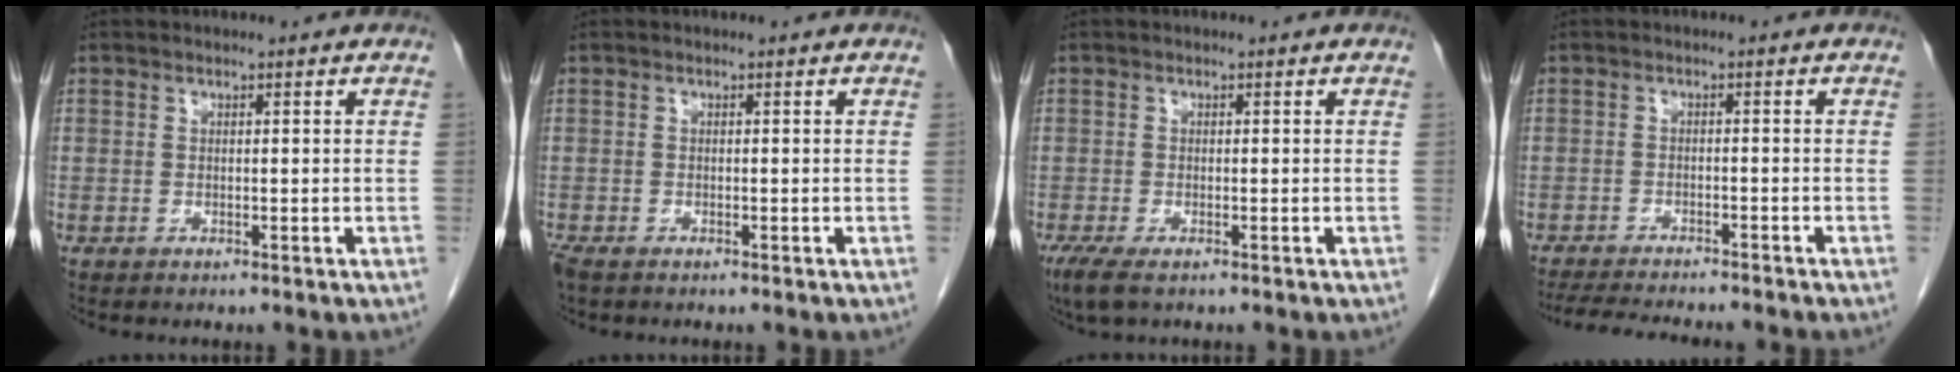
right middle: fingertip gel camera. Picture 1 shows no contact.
{"total": 2.1, "force": [-1.5, 0.9, 1.1], "torque": [-0.030, -0.007, -0.026]}
{"total": 3.6, "force": [-2.3, 1.0, 2.5], "torque": [-0.056, -0.012, -0.038]}
{"total": 11.2, "force": [-10.1, 1.1, 4.8], "torque": [-0.069, -0.016, -0.141]}